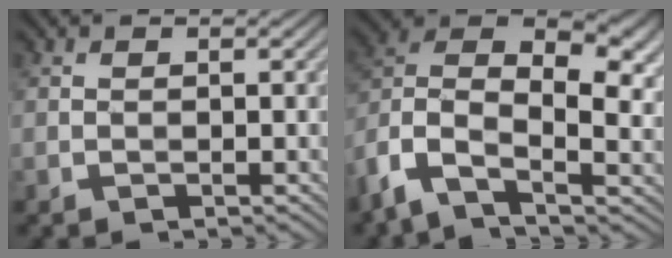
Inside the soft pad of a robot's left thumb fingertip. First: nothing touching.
{"total": 13.9, "force": [-2.7, 8.1, 10.9], "torque": [-0.229, 0.003, -0.064]}